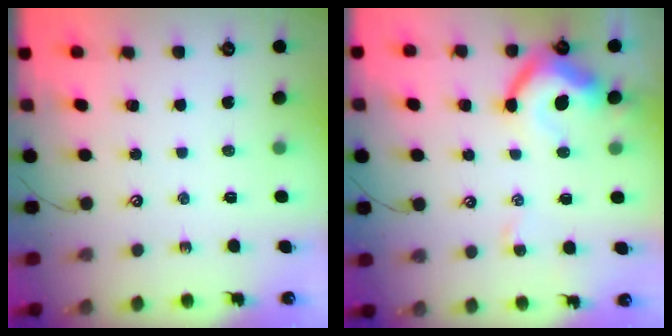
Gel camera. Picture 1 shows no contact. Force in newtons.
{"total": 9.3, "press": 9.2, "slide": 1.3}